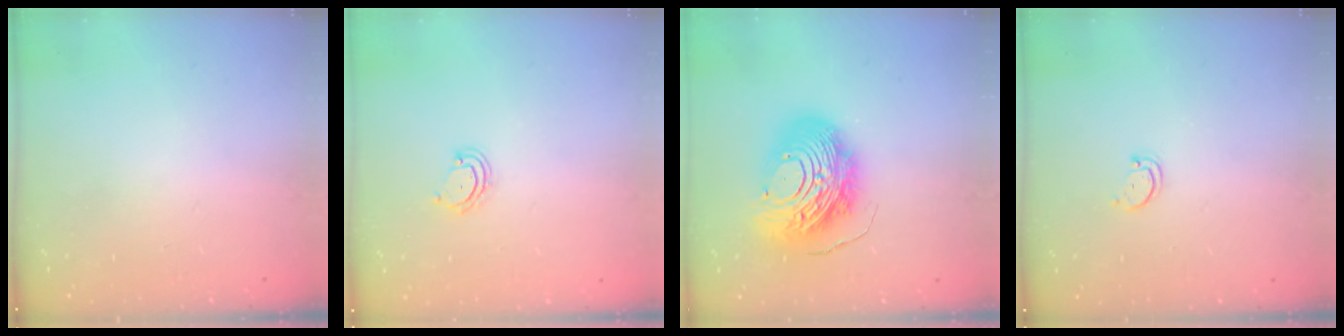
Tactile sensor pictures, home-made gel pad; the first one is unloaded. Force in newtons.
{"total": 4.4, "press": 4.3, "slide": 0.3}
{"total": 17.9, "press": 17.8, "slide": 1.9}
{"total": 2.6, "press": 2.5, "slide": 0.4}